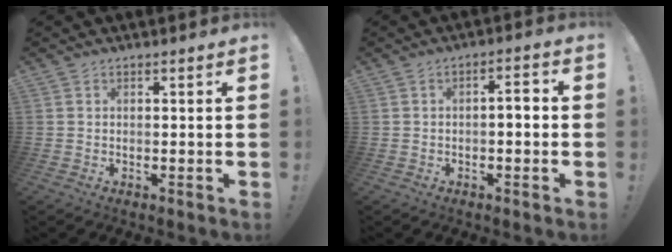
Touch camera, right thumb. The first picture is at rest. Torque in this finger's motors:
{"motor_torque": [-0.10, -0.12, -0.15, -0.11, 0.06]}